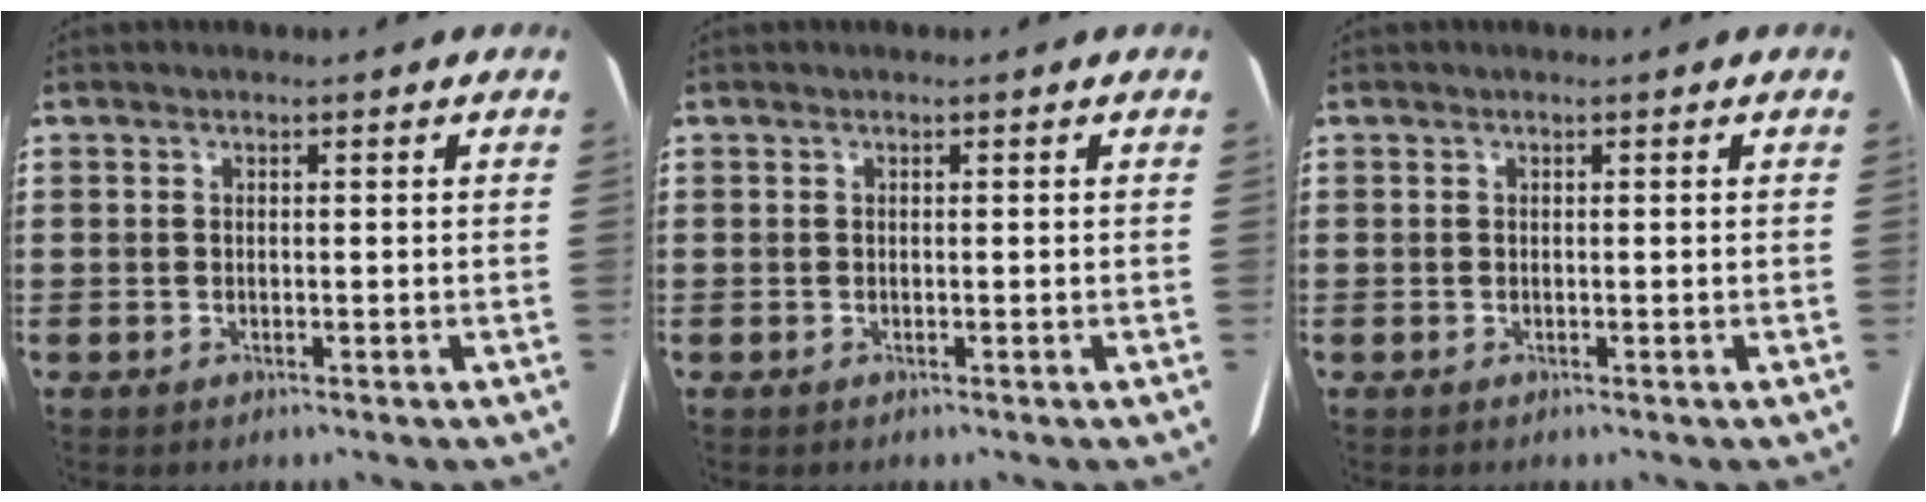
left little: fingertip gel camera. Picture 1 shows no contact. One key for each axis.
{"total": 0.0}
{"total": 0.0}